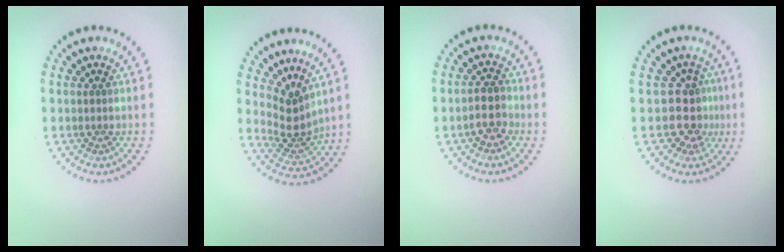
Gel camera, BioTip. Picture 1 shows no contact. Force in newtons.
{"total": 2.9, "press": 2.0, "slide": 2.1}
{"total": 2.1, "press": 2.0, "slide": 0.7}
{"total": 3.1, "press": 2.5, "slide": 1.9}